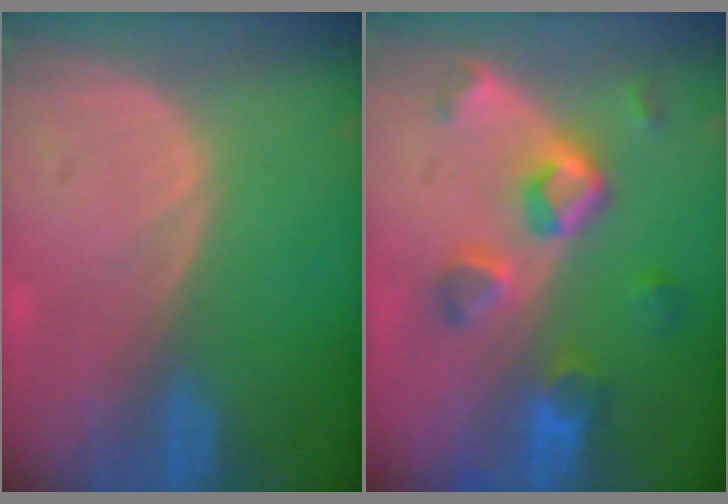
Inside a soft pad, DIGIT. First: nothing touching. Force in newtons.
{"total": 7.7, "press": 7.0, "slide": 3.3}